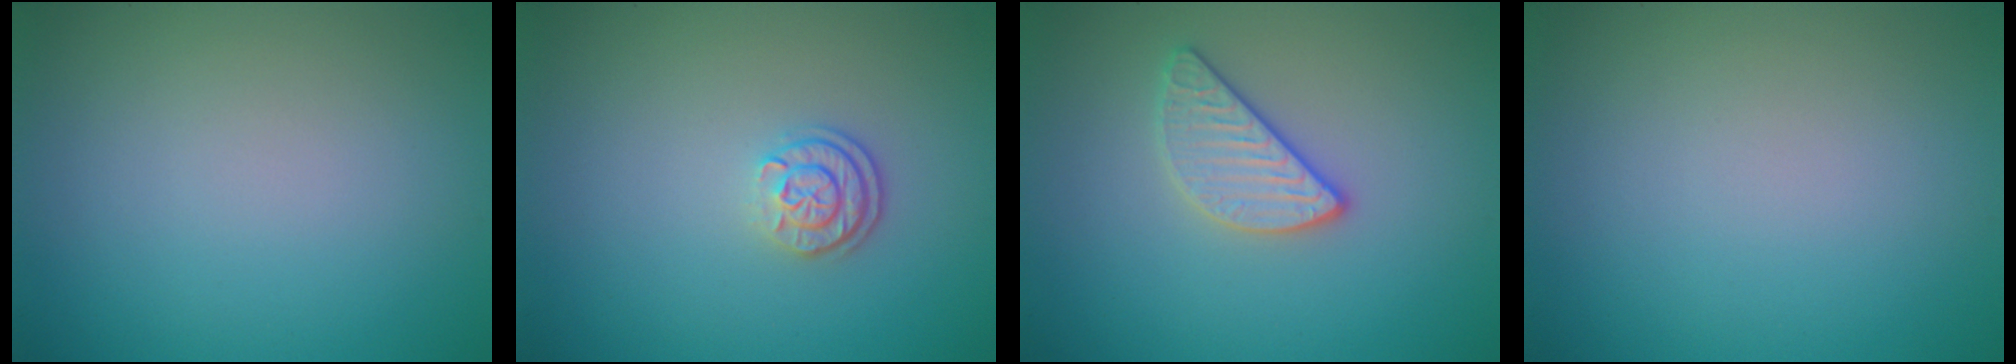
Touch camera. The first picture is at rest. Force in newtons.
{"total": 2.2, "press": 1.8, "slide": 1.3}
{"total": 2.6, "press": 2.5, "slide": 0.7}
{"total": 0.0}